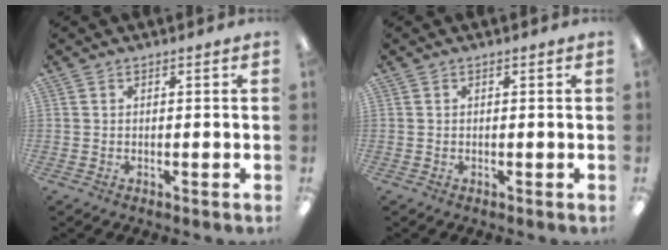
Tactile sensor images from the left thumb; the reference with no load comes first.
{"total": 0.0}